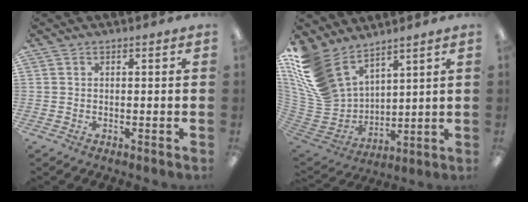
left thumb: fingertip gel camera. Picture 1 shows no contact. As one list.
[{"total": 16.1, "force": [11.1, 9.2, 7.0], "torque": [-0.198, -0.067, 0.214]}]